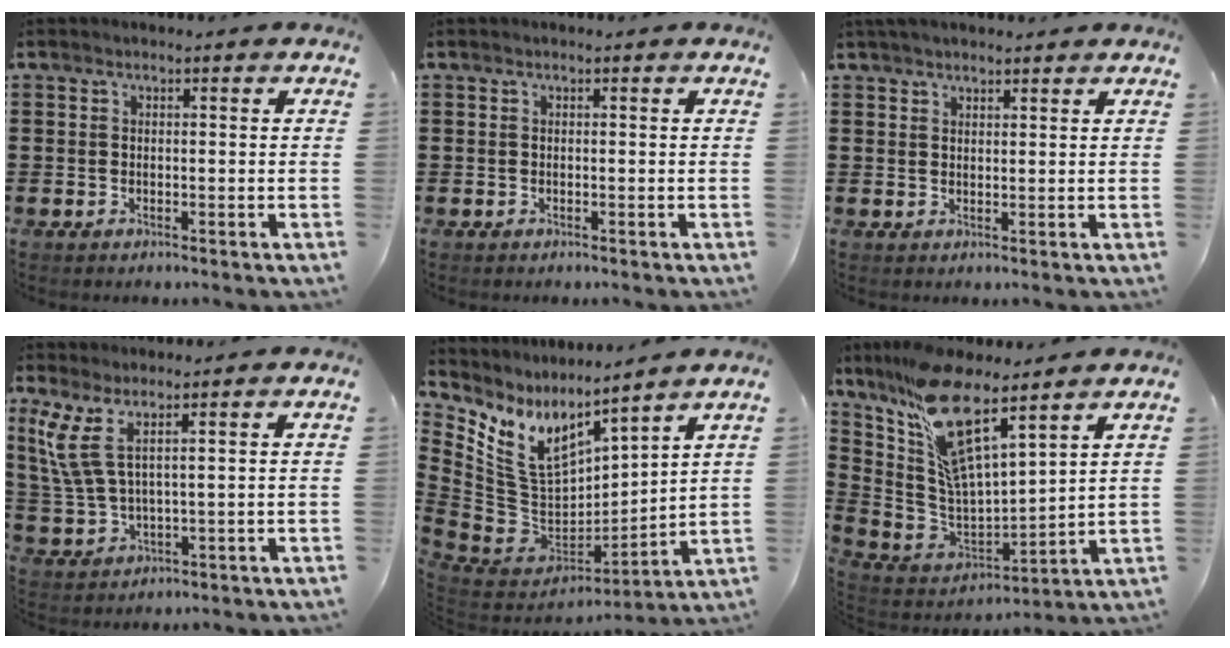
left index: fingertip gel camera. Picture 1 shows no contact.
{"total": 0.0}
{"total": 2.2, "force": [2.1, 0.5, 0.6], "torque": [-0.016, 0.002, 0.042]}
{"total": 5.7, "force": [2.7, 1.3, 4.8], "torque": [-0.126, -0.008, 0.043]}
{"total": 8.4, "force": [4.5, 5.2, 4.9], "torque": [-0.135, -0.045, 0.087]}
{"total": 13.9, "force": [8.5, 3.5, 10.4], "torque": [-0.248, -0.066, 0.144]}